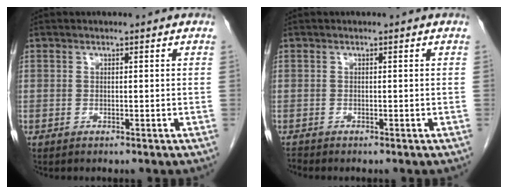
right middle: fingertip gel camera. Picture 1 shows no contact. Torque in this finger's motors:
{"motor_torque": [-0.07, -0.07, -0.02, -0.01]}